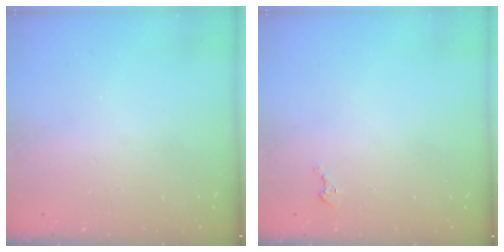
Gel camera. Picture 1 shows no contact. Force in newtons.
{"total": 1.6, "press": 1.6, "slide": 0.2}